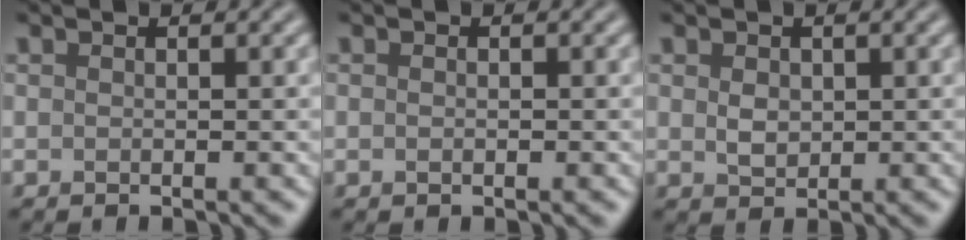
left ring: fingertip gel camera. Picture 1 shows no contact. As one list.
[{"total": 0.7, "force": [0.0, 0.4, 0.5], "torque": [-0.010, 0.001, 0.000]}, {"total": 1.9, "force": [0.3, 1.4, 1.2], "torque": [-0.023, -0.002, 0.008]}]